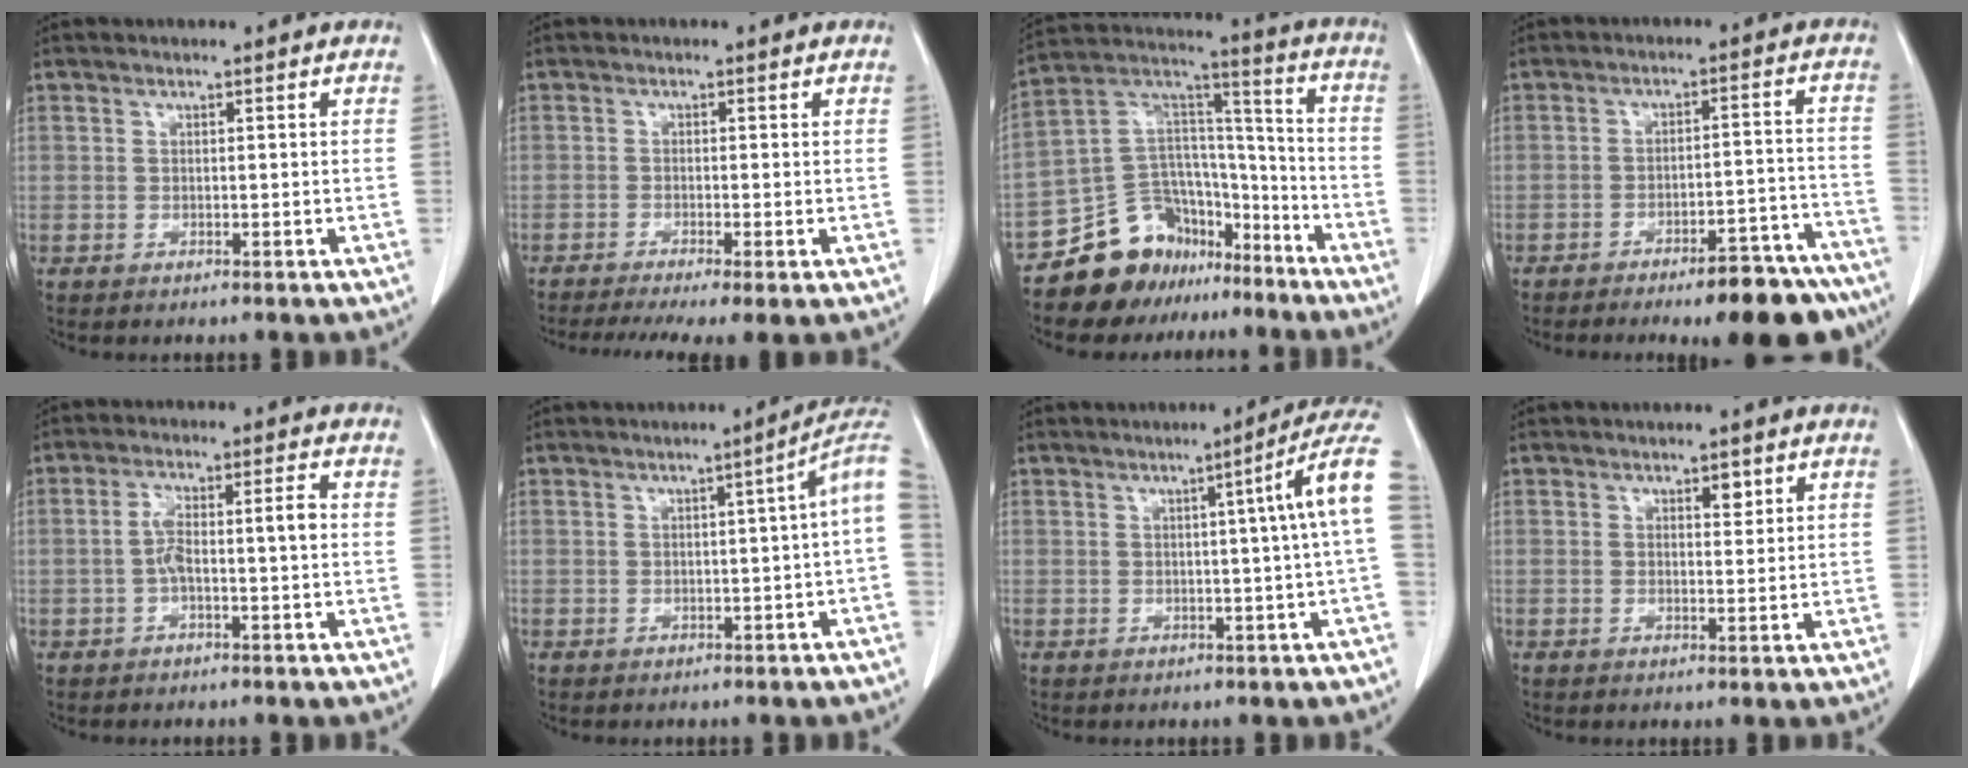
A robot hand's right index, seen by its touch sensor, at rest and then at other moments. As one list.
[{"total": 7.5, "force": [-5.2, 1.1, 5.3], "torque": [-0.083, -0.012, -0.086]}, {"total": 15.7, "force": [-12.2, 8.9, 4.2], "torque": [-0.060, 0.089, -0.208]}, {"total": 13.4, "force": [-10.6, 2.7, 7.8], "torque": [-0.053, 0.033, -0.142]}, {"total": 5.6, "force": [-0.6, 0.8, 5.5], "torque": [-0.108, 0.022, -0.009]}, {"total": 5.9, "force": [0.3, -0.1, 5.8], "torque": [-0.063, 0.017, -0.004]}, {"total": 8.0, "force": [1.2, -1.4, 7.8], "torque": [-0.086, 0.017, 0.009]}, {"total": 1.7, "force": [1.0, 0.7, 1.2], "torque": [-0.016, -0.005, 0.015]}]